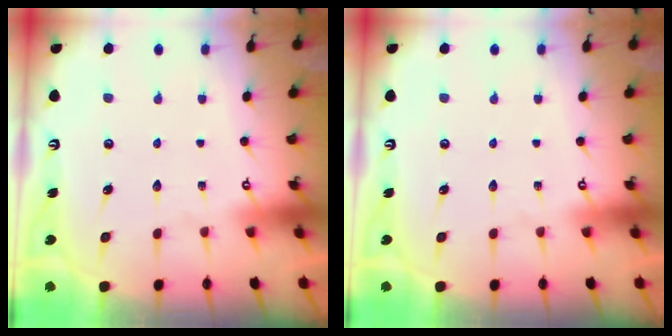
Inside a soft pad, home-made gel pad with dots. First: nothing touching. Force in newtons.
{"total": 0.0}